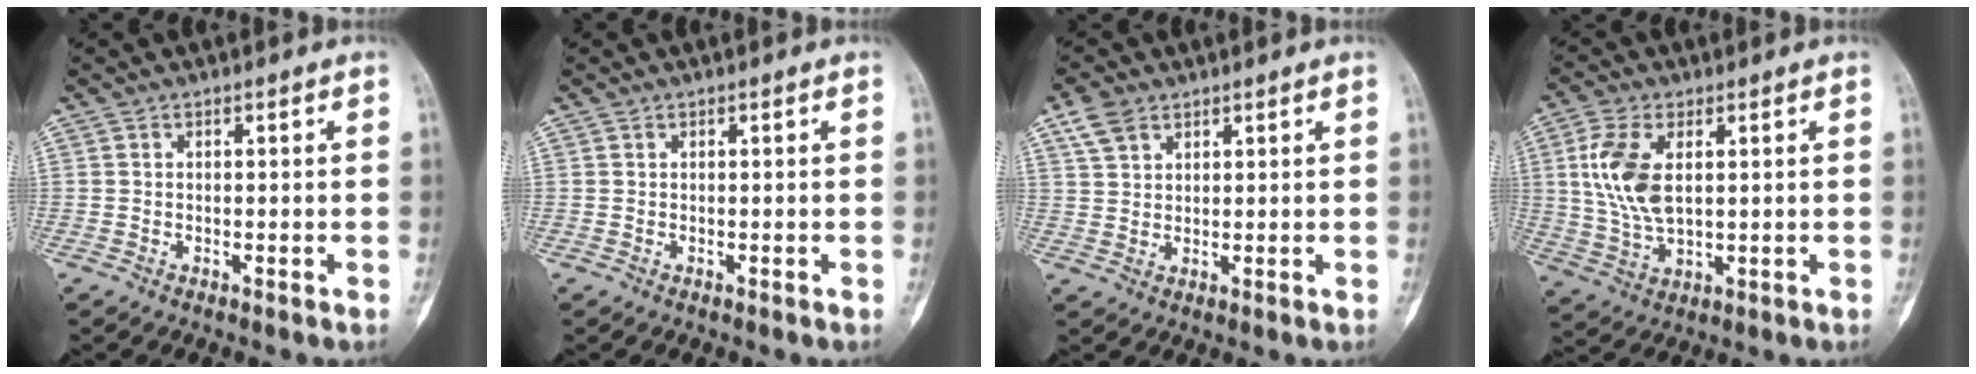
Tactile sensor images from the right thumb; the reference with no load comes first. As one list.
[{"total": 0.0}, {"total": 4.9, "force": [3.0, 3.0, 2.4], "torque": [-0.039, -0.004, 0.063]}, {"total": 10.8, "force": [2.4, 5.8, 8.8], "torque": [-0.188, -0.007, 0.051]}]